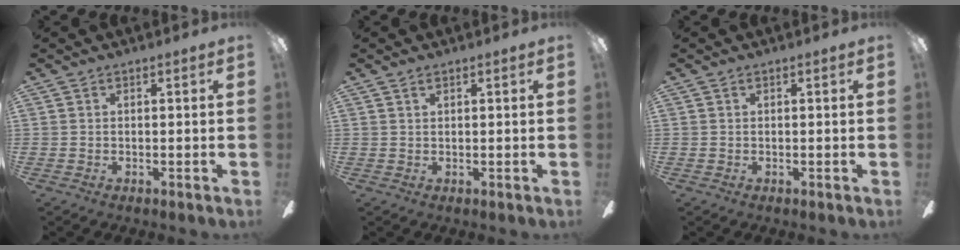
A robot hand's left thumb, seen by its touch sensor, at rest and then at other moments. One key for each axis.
{"total": 1.0, "fx": 0.6, "fy": 0.5, "fz": 0.6, "tx": -0.014, "ty": 0.003, "tz": 0.010}
{"total": 0.0}